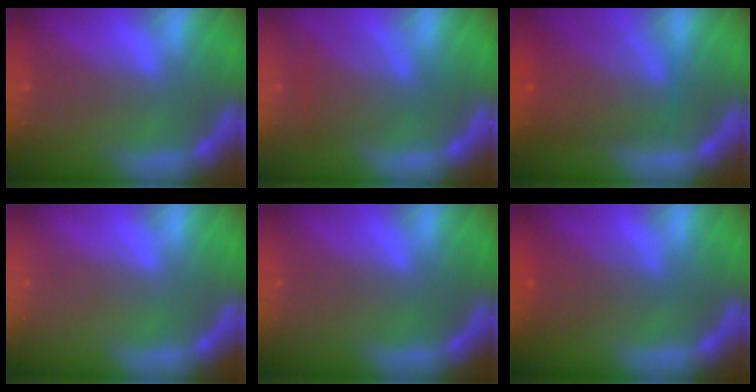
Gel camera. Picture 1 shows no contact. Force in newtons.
{"total": 4.5}
{"total": 7.5}
{"total": 0.0}
{"total": 0.0}
{"total": 3.0}